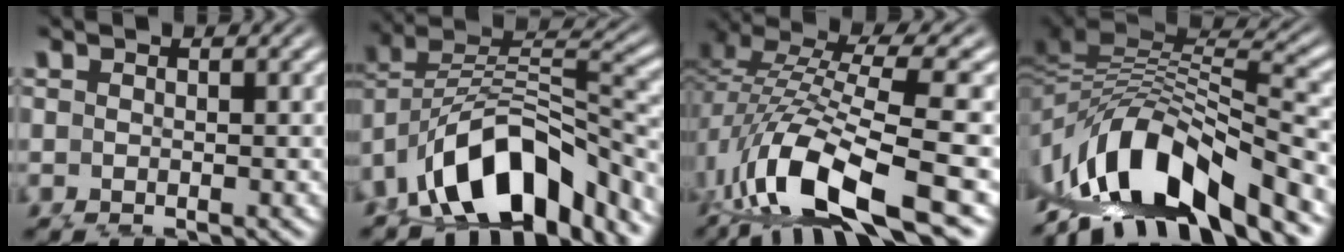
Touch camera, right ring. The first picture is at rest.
{"total": 7.3, "force": [-2.7, 4.6, 5.0], "torque": [-0.101, -0.021, -0.031]}
{"total": 8.9, "force": [-1.1, 5.0, 7.2], "torque": [-0.152, -0.034, 0.005]}
{"total": 10.9, "force": [-2.0, 7.3, 7.8], "torque": [-0.149, -0.017, -0.020]}